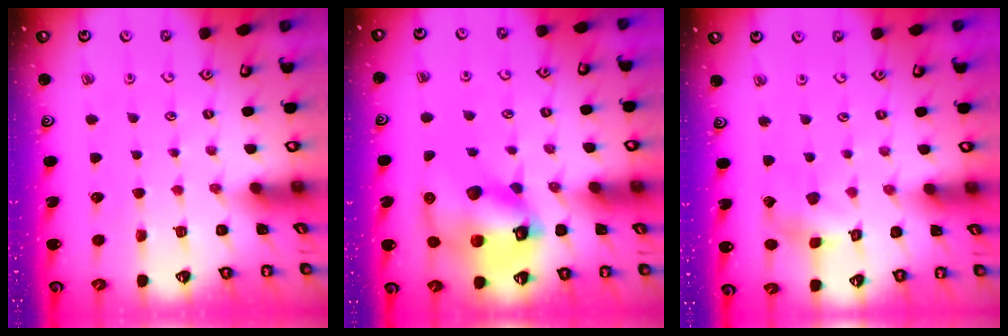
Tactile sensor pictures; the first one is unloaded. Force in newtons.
{"total": 17.4, "press": 17.2, "slide": 2.5}
{"total": 4.6, "press": 4.6, "slide": 0.5}